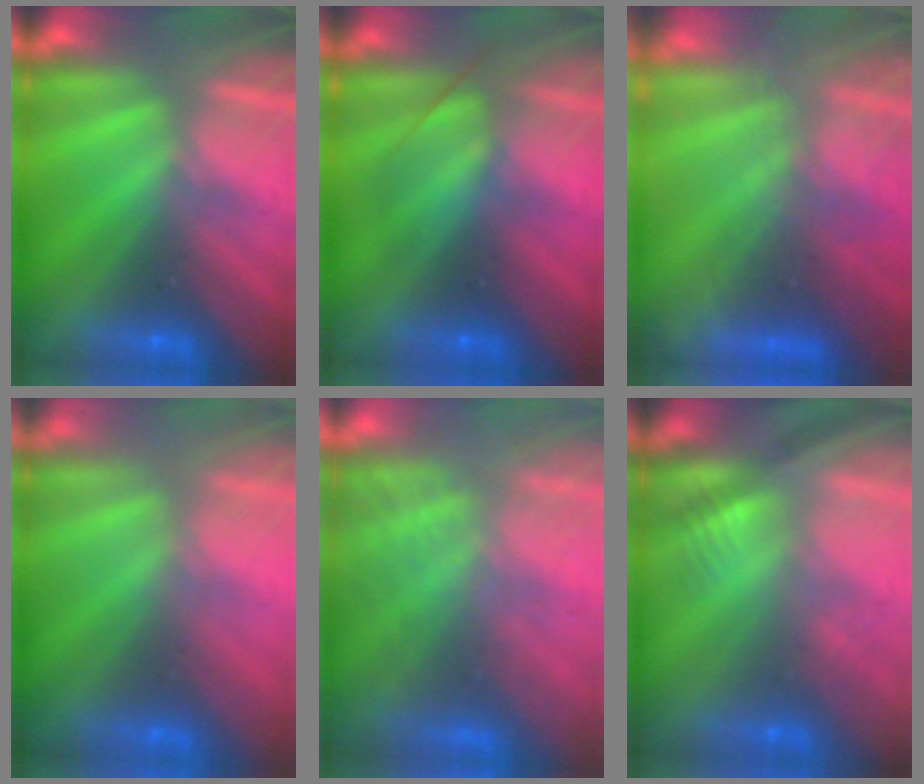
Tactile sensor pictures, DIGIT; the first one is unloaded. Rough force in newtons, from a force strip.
{"total": 2.4}
{"total": 9.5}
{"total": 2.9}
{"total": 7.6}
{"total": 2.7}